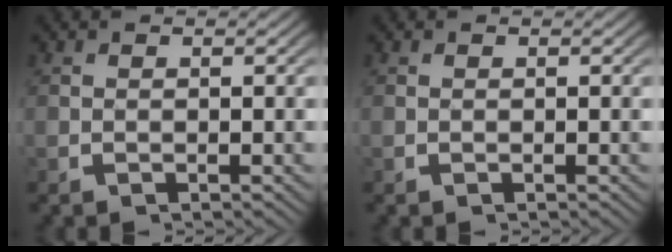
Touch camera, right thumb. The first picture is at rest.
{"total": 0.0}